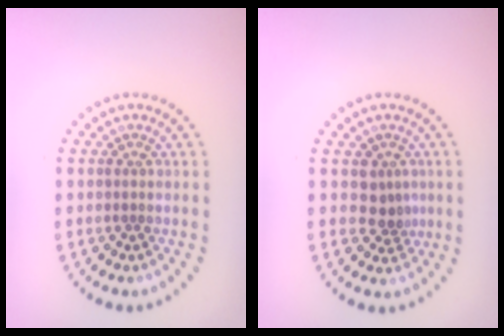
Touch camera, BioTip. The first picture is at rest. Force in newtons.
{"total": 2.2, "press": 1.7, "slide": 1.4}